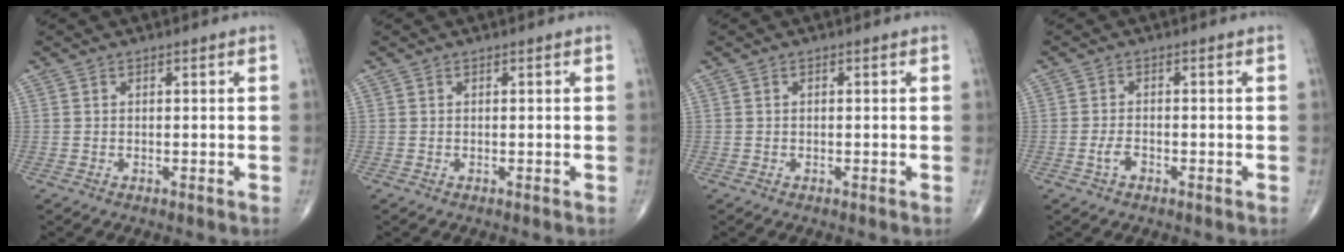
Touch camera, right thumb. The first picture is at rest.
{"total": 0.0}
{"total": 0.0}
{"total": 2.2, "force": [-1.0, 1.2, 1.5], "torque": [-0.035, 0.009, -0.020]}